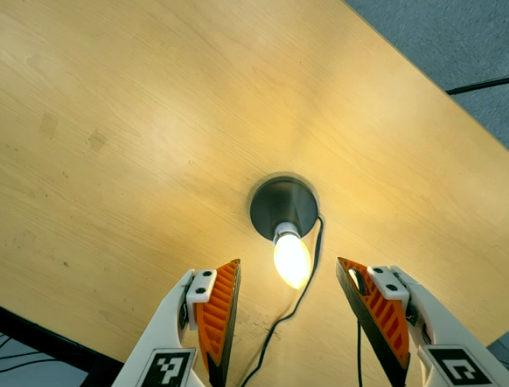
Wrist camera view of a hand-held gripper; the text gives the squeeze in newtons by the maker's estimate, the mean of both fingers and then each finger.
{"total": 0.0}